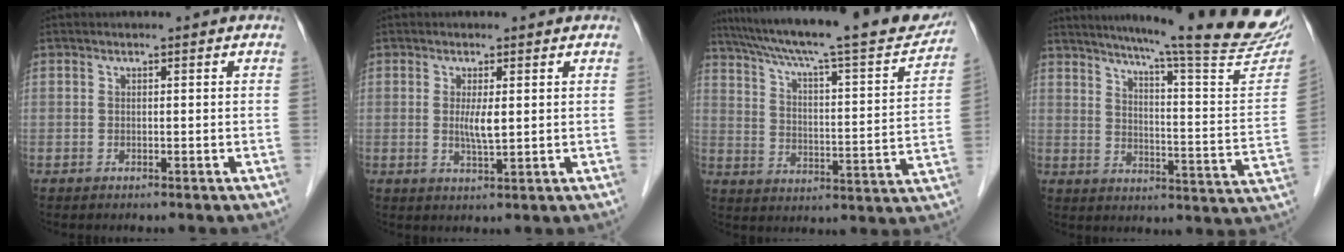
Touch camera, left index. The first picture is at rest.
{"total": 2.9, "force": [0.4, 0.4, 2.9], "torque": [-0.059, -0.005, 0.010]}
{"total": 25.9, "force": [22.5, 2.4, 12.7], "torque": [-0.206, -0.016, 0.305]}
{"total": 25.5, "force": [22.1, 0.2, 12.8], "torque": [-0.186, -0.075, 0.273]}